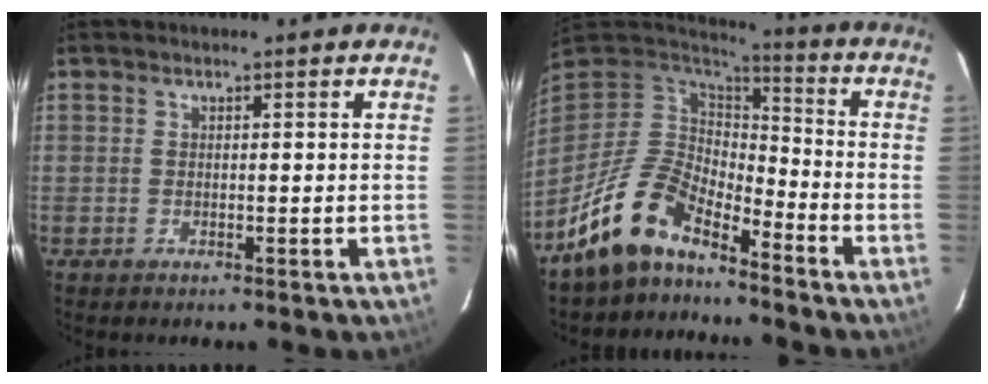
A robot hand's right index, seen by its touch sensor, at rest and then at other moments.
{"total": 12.3, "force": [-9.6, 4.8, 6.0], "torque": [-0.123, 0.007, -0.185]}